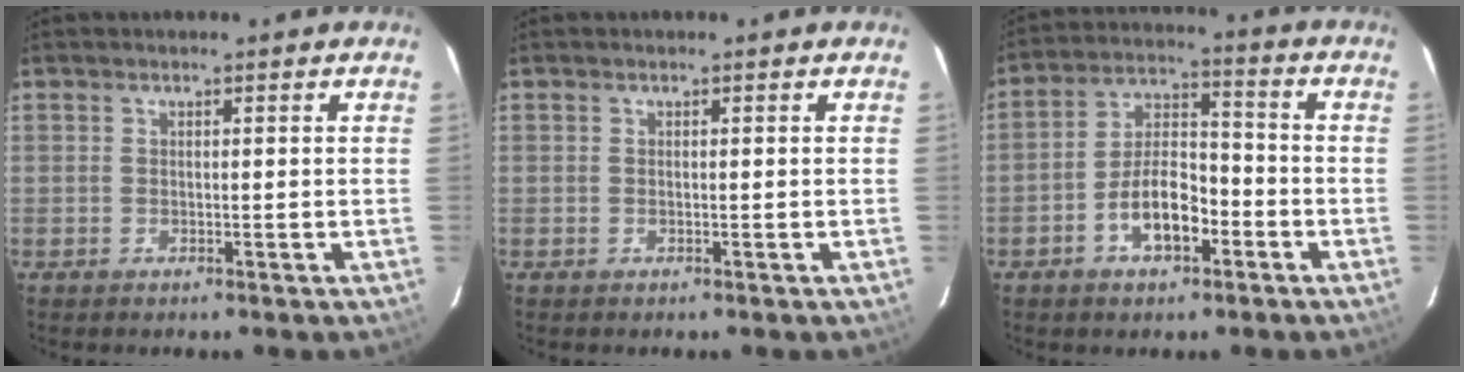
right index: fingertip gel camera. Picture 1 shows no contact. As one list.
[{"total": 0.0}, {"total": 9.5, "force": [-4.4, 4.5, 7.1], "torque": [-0.136, 0.021, -0.071]}]